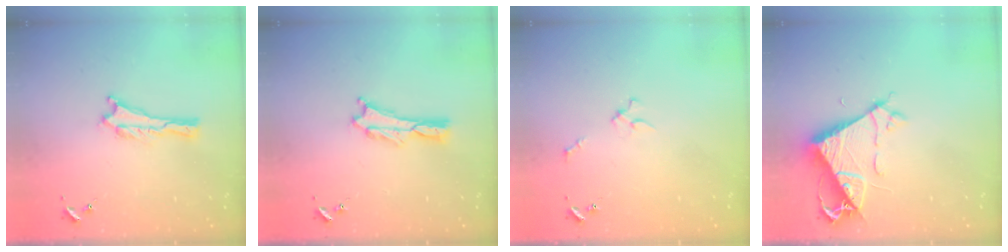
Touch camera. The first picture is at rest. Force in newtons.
{"total": 0.8, "press": 0.7, "slide": 0.2}
{"total": 2.3, "press": 2.2, "slide": 0.3}
{"total": 7.9, "press": 7.9, "slide": 0.6}